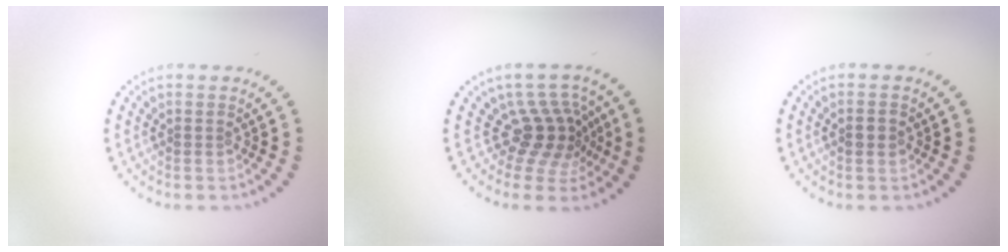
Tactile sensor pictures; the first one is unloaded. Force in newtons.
{"total": 4.0, "press": 2.8, "slide": 2.9}
{"total": 1.2, "press": 1.2, "slide": 0.2}